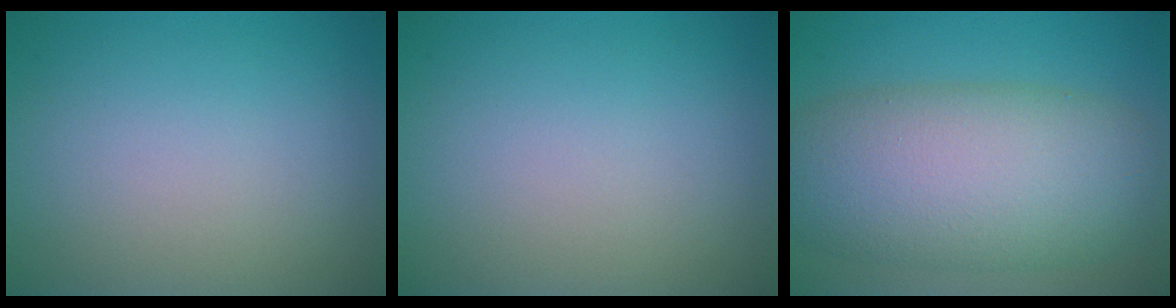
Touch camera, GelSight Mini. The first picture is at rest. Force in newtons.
{"total": 0.0}
{"total": 10.7, "press": 10.7, "slide": 0.5}